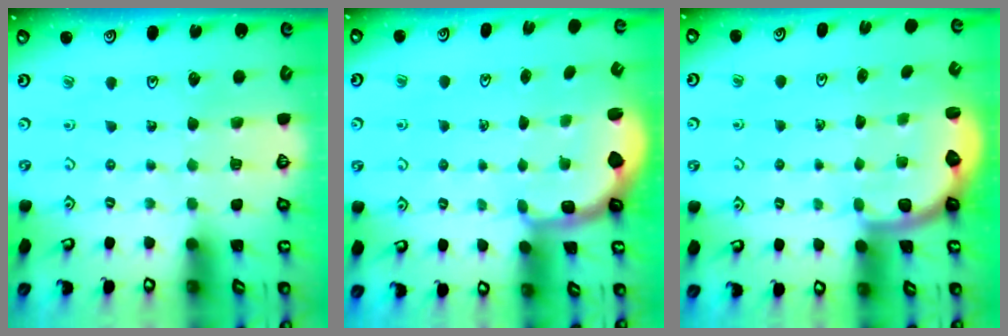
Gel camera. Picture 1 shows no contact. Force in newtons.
{"total": 2.4, "press": 1.1, "slide": 2.2}
{"total": 2.1, "press": 1.9, "slide": 0.8}